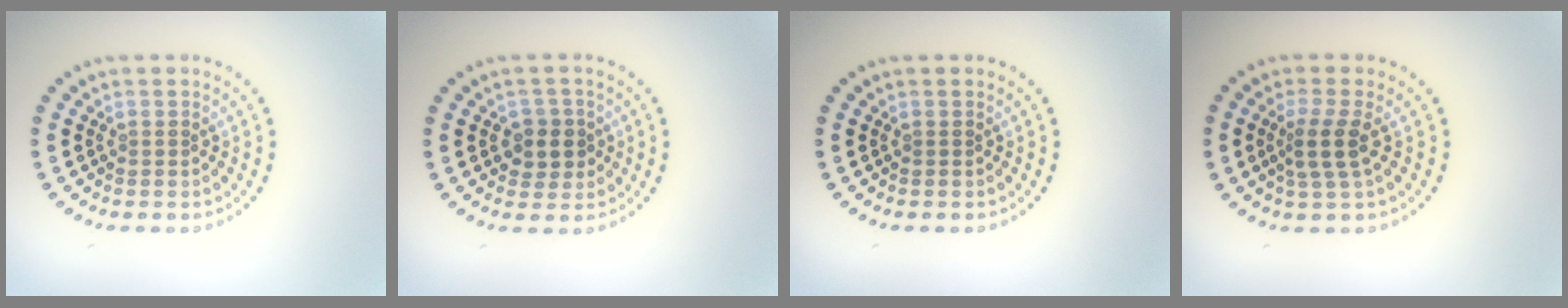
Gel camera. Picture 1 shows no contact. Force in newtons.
{"total": 2.4, "press": 2.3, "slide": 0.8}
{"total": 0.0}
{"total": 2.5, "press": 2.0, "slide": 1.5}